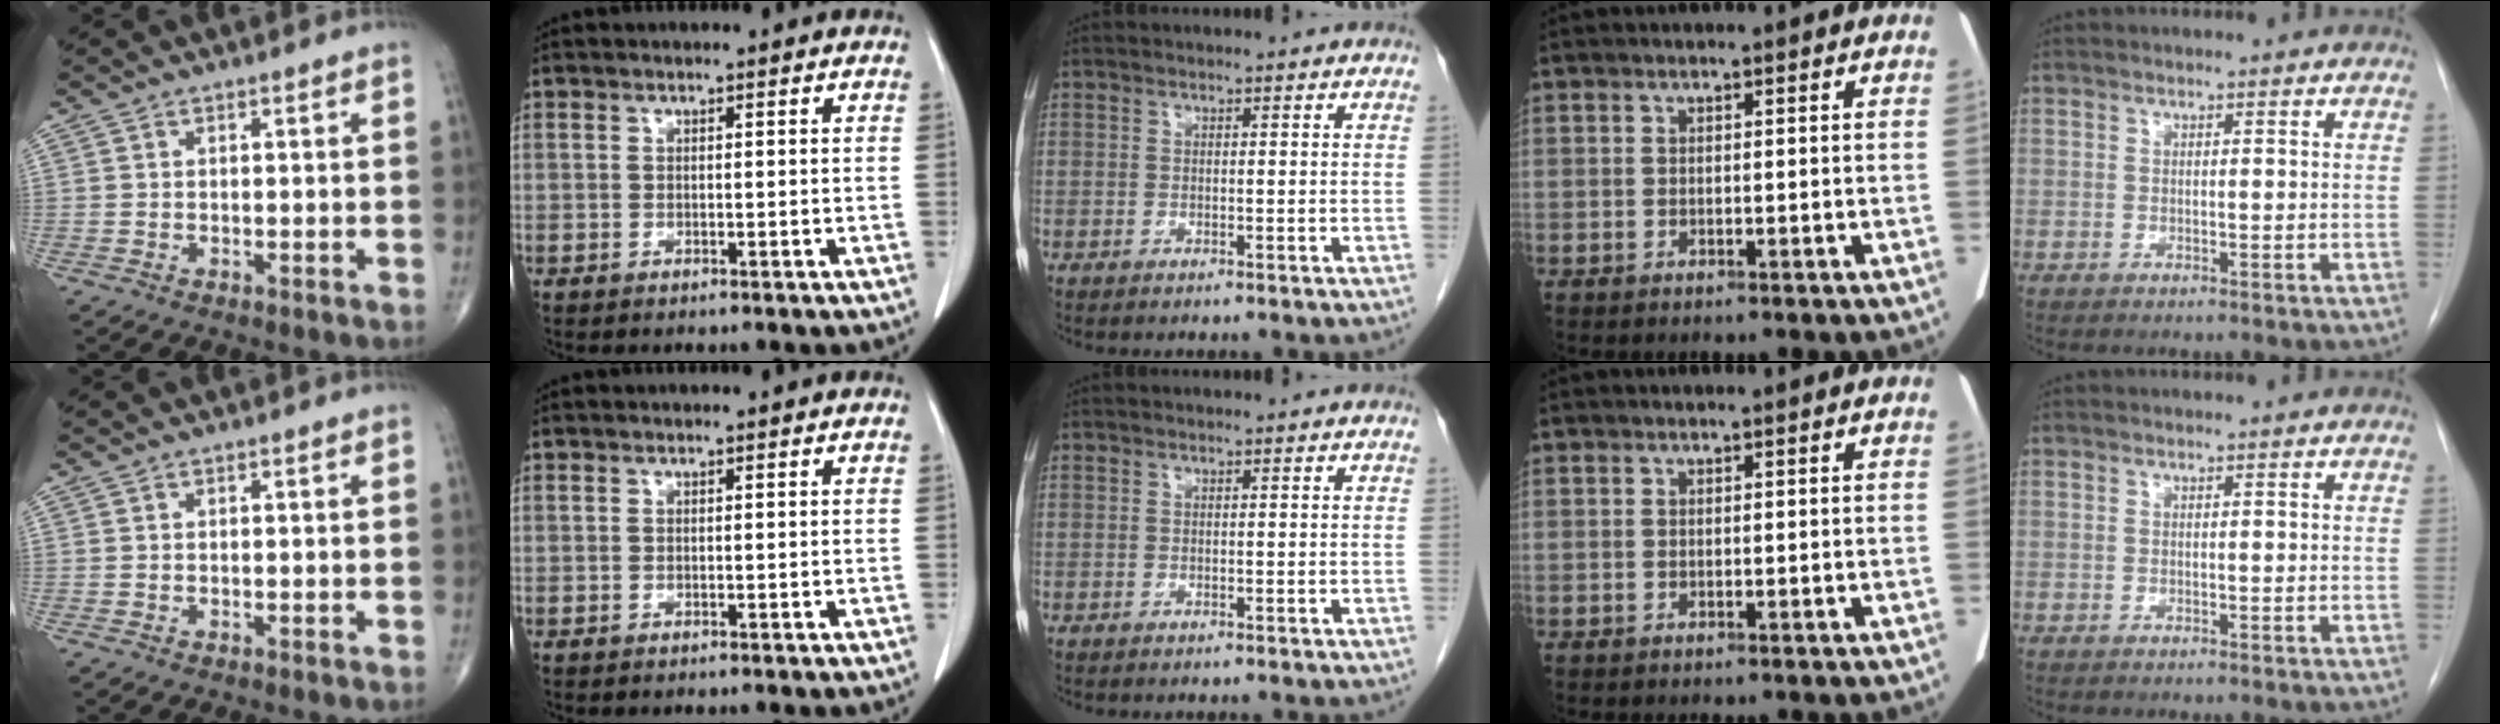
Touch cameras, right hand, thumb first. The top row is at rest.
{}